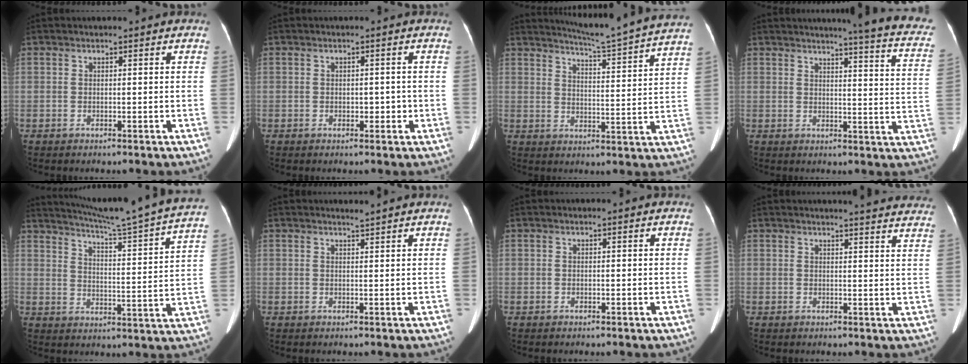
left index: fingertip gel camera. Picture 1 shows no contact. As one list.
[{"total": 1.9, "force": [-0.5, 1.2, 1.4], "torque": [-0.017, 0.005, -0.003]}, {"total": 15.8, "force": [14.7, -1.8, 5.5], "torque": [-0.097, -0.047, 0.185]}, {"total": 15.5, "force": [13.6, 0.4, 7.4], "torque": [-0.080, -0.066, 0.130]}, {"total": 22.9, "force": [20.7, -1.7, 9.7], "torque": [-0.157, -0.066, 0.264]}, {"total": 1.1, "force": [1.0, -0.4, 0.1], "torque": [-0.012, -0.006, 0.021]}, {"total": 0.0}, {"total": 13.9, "force": [13.4, 0.7, 3.8], "torque": [-0.027, -0.045, 0.129]}]